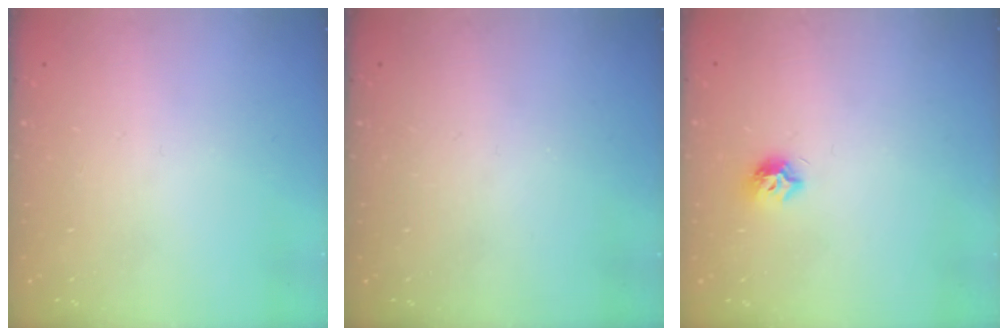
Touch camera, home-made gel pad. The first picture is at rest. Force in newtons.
{"total": 0.0}
{"total": 7.1, "press": 7.1, "slide": 0.8}